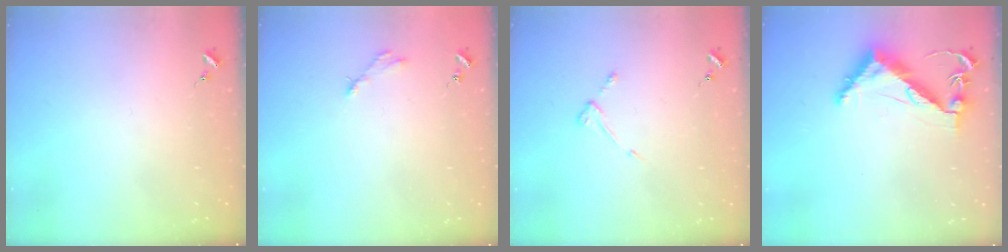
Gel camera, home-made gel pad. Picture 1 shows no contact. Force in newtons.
{"total": 2.8, "press": 2.8, "slide": 0.4}
{"total": 3.5, "press": 3.4, "slide": 0.5}
{"total": 9.7, "press": 9.6, "slide": 1.0}